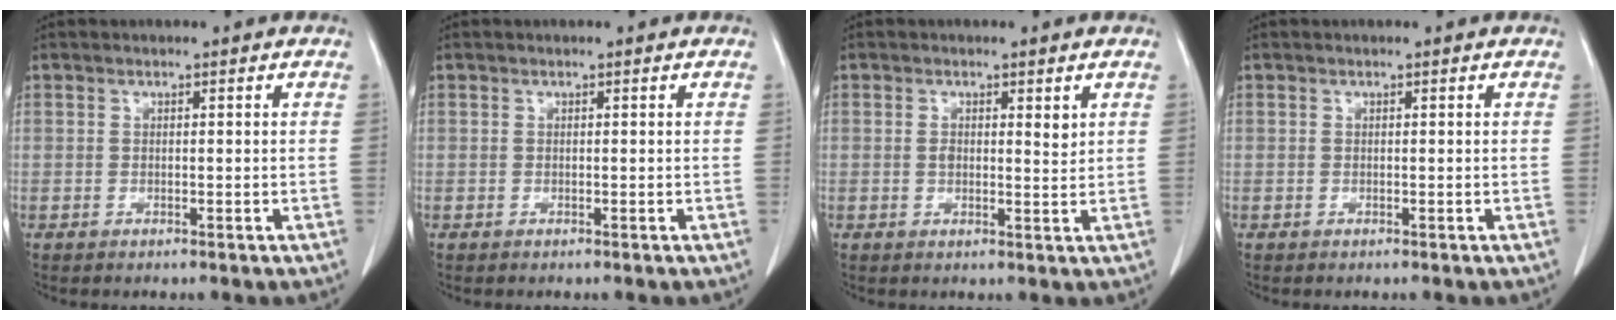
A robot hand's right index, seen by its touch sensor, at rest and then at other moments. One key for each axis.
{"total": 0.0}
{"total": 2.9, "fx": 1.0, "fy": 1.3, "fz": 2.4, "tx": -0.041, "ty": -0.004, "tz": 0.014}
{"total": 0.0}